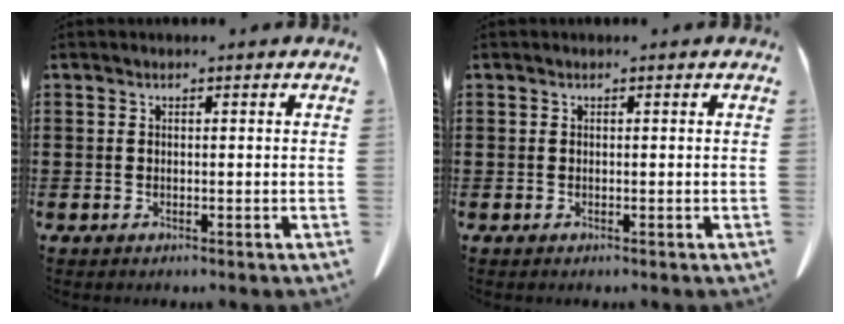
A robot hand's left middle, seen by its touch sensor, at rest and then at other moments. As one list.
[{"total": 0.0}]